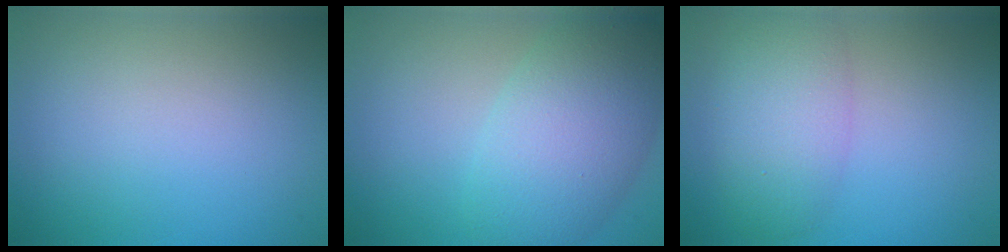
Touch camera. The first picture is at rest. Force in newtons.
{"total": 7.4, "press": 7.4, "slide": 0.3}
{"total": 4.7, "press": 4.7, "slide": 0.2}